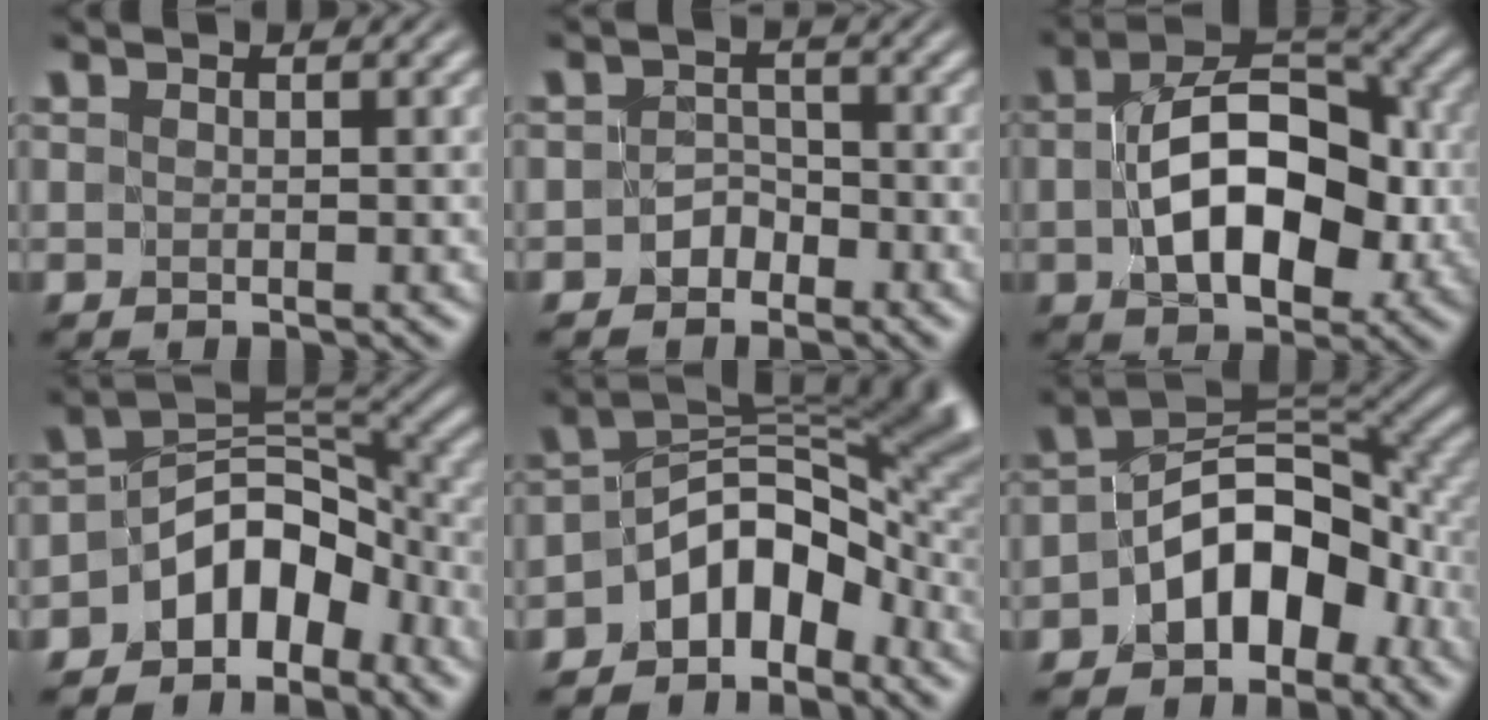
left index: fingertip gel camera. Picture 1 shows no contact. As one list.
[{"total": 1.7, "force": [-1.2, 1.1, 0.0], "torque": [0.012, 0.009, -0.024]}, {"total": 9.5, "force": [-0.9, 5.8, 7.5], "torque": [-0.118, 0.007, -0.012]}, {"total": 7.1, "force": [-4.4, 4.3, 3.5], "torque": [-0.023, 0.012, -0.092]}, {"total": 7.5, "force": [-3.3, 4.8, 4.7], "torque": [-0.045, 0.013, -0.074]}, {"total": 8.0, "force": [-3.7, 5.0, 5.0], "torque": [-0.058, 0.017, -0.077]}]